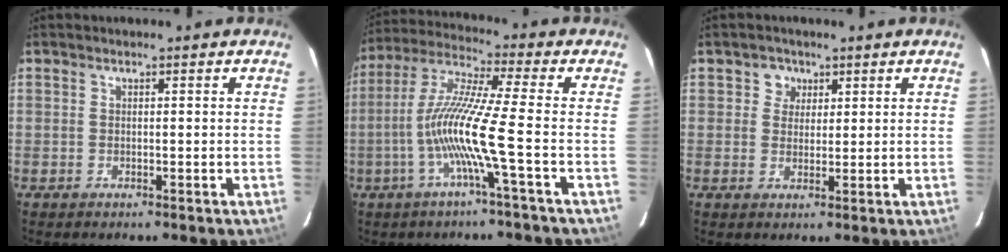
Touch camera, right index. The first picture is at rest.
{"total": 11.9, "force": [-3.7, -1.5, 11.1], "torque": [-0.220, -0.001, -0.074]}
{"total": 3.2, "force": [1.3, 3.0, 0.2], "torque": [0.010, 0.012, 0.018]}